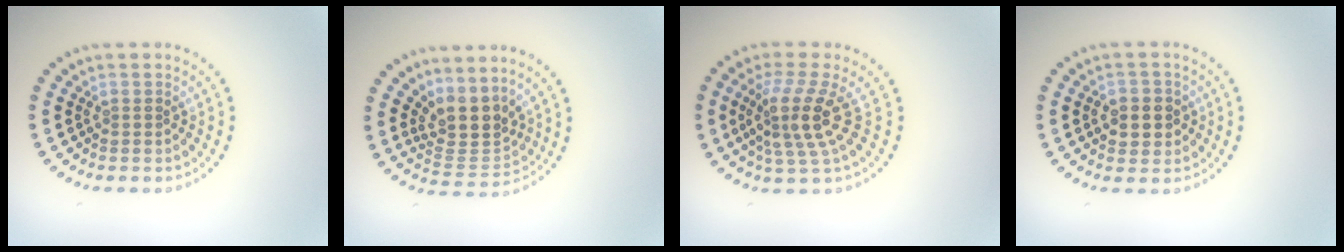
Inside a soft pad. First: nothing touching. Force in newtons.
{"total": 3.9, "press": 3.0, "slide": 2.6}
{"total": 4.3, "press": 3.2, "slide": 2.8}
{"total": 2.9, "press": 2.9, "slide": 0.6}